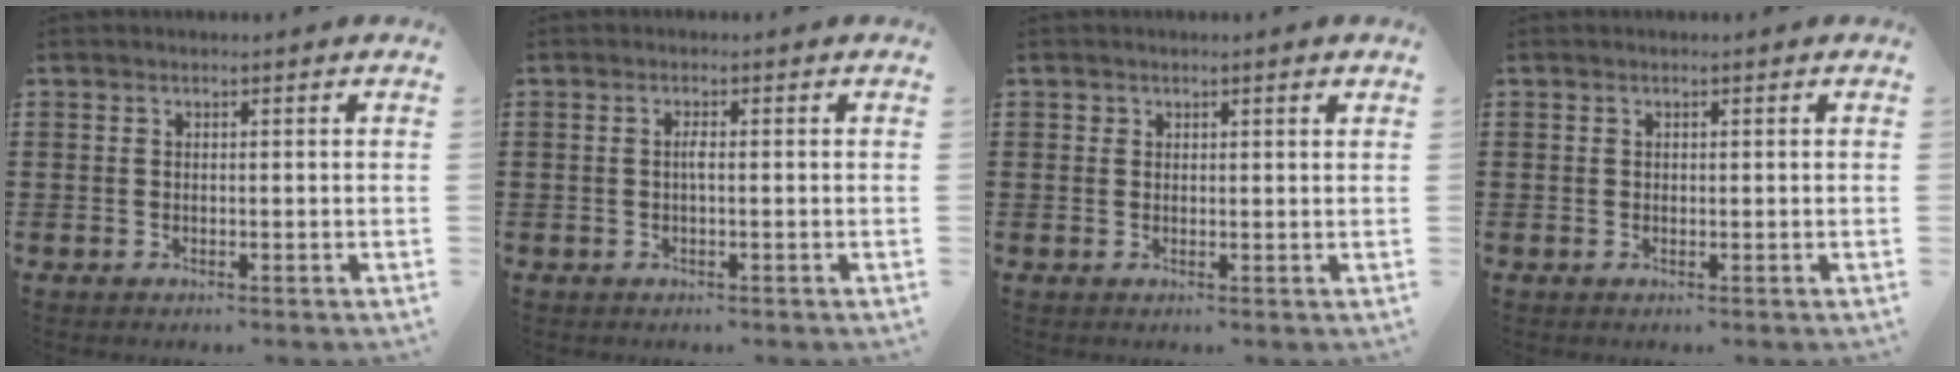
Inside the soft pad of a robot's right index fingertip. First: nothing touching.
{"total": 1.3, "force": [-0.2, 0.2, 1.3], "torque": [-0.026, -0.001, -0.003]}
{"total": 0.7, "force": [0.4, 0.5, 0.2], "torque": [-0.006, 0.002, 0.009]}
{"total": 0.0}